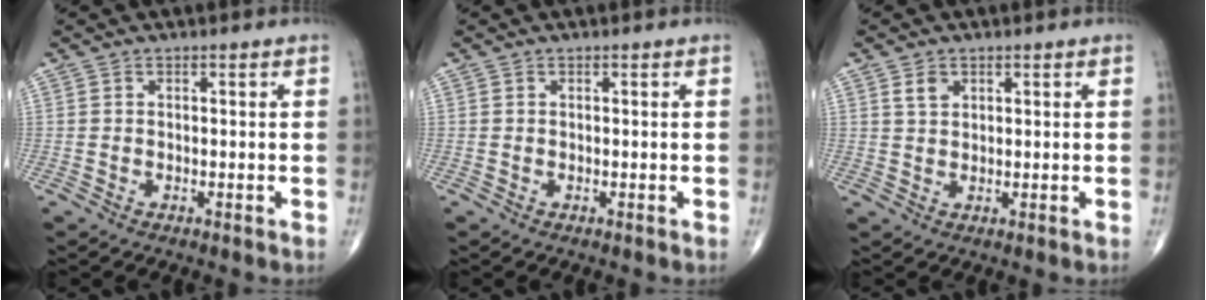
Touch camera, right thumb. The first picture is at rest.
{"total": 0.0}
{"total": 2.4, "force": [1.4, 1.6, 1.2], "torque": [-0.016, -0.006, 0.028]}